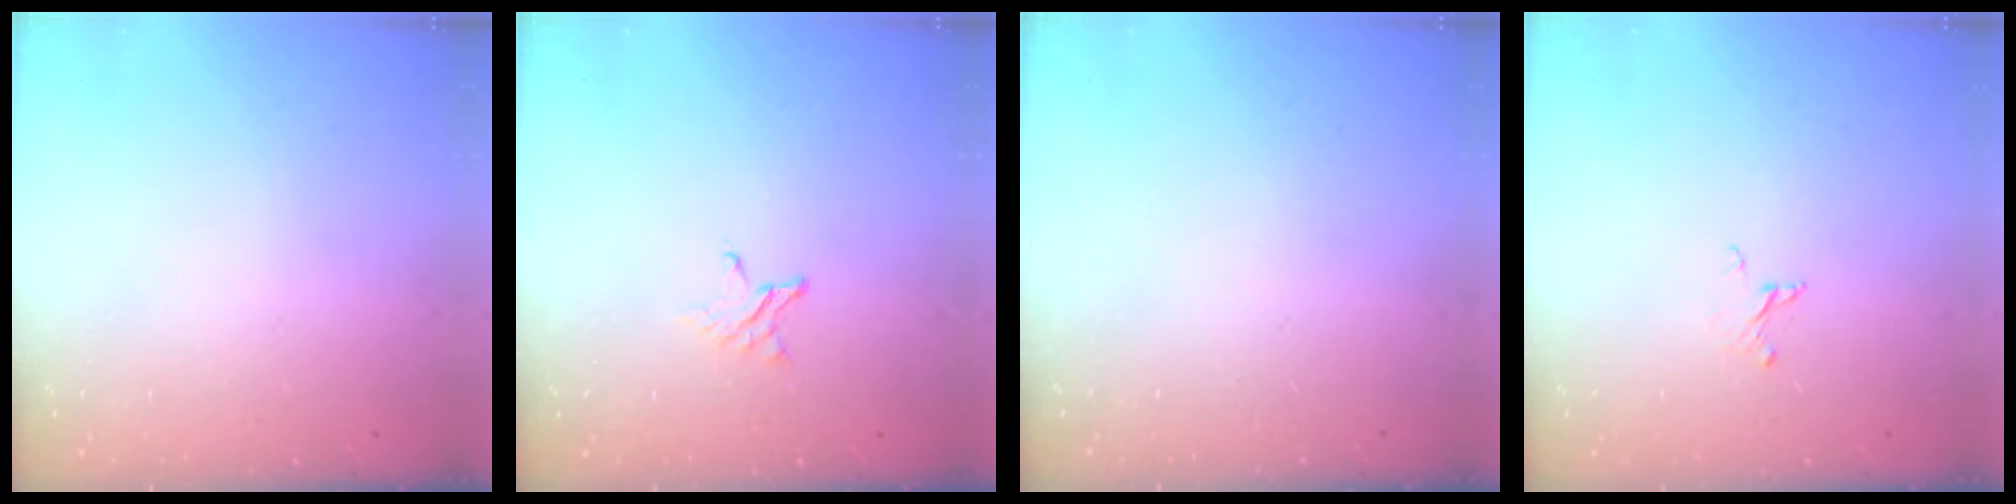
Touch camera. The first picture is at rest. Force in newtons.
{"total": 2.3, "press": 2.3, "slide": 0.2}
{"total": 0.0}
{"total": 2.1, "press": 2.1, "slide": 0.1}